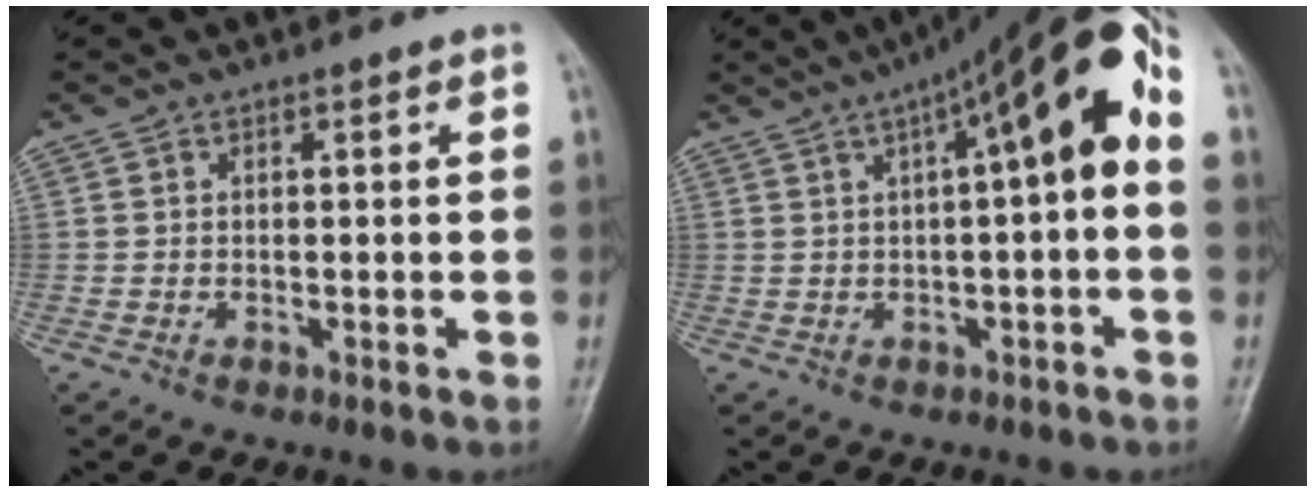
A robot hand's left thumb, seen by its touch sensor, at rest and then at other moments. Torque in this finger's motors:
{"motor_torque": [2.38, 2.63, 2.25, -0.52, 0.31]}